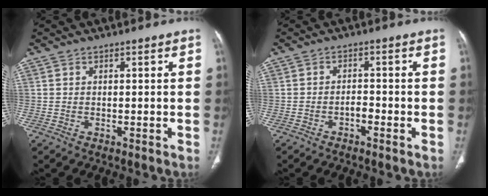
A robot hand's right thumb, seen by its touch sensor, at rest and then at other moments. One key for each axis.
{"total": 1.9, "fx": -1.1, "fy": 0.8, "fz": 1.3, "tx": -0.017, "ty": 0.012, "tz": -0.021}